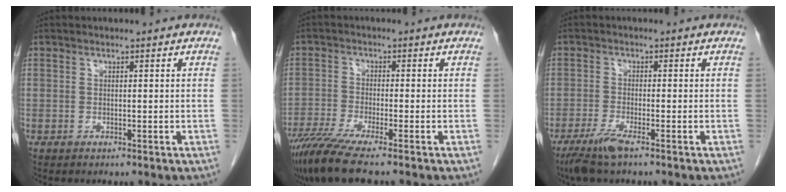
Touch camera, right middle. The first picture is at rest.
{"total": 7.7, "force": [-6.0, -0.5, 4.8], "torque": [-0.083, -0.024, -0.108]}
{"total": 4.3, "force": [-3.0, 0.2, 3.1], "torque": [-0.070, -0.013, -0.060]}